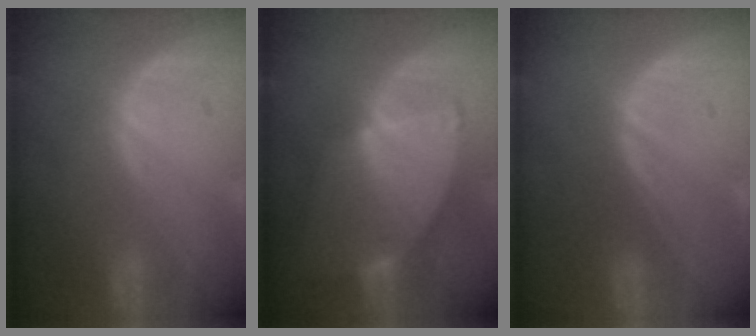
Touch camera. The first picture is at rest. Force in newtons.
{"total": 7.3, "press": 6.8, "slide": 2.8}
{"total": 0.0}